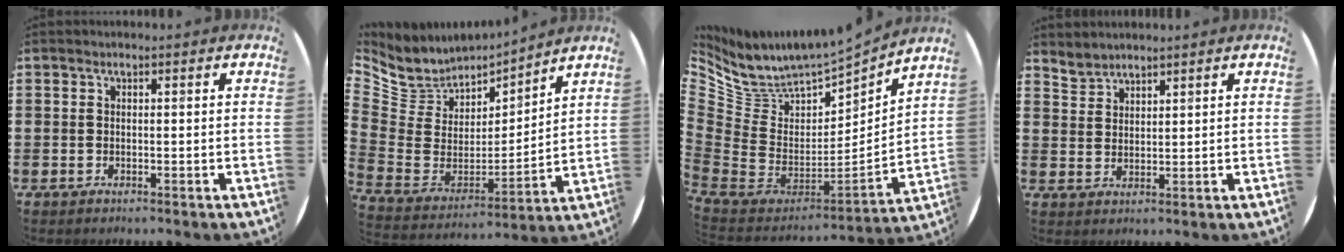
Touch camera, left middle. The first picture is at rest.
{"total": 7.1, "force": [6.3, 3.3, -0.2], "torque": [-0.046, -0.059, 0.113]}
{"total": 6.1, "force": [5.5, 2.6, 0.3], "torque": [-0.058, -0.073, 0.092]}
{"total": 2.7, "force": [2.7, 0.4, -0.4], "torque": [0.003, -0.006, 0.052]}